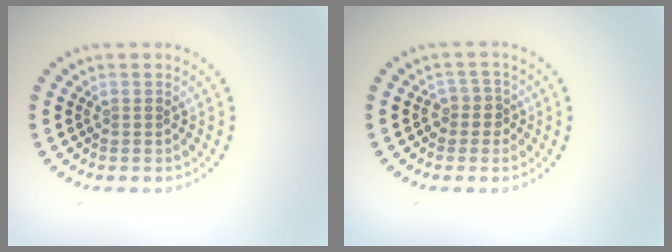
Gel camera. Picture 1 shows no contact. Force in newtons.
{"total": 1.8, "press": 1.5, "slide": 1.0}